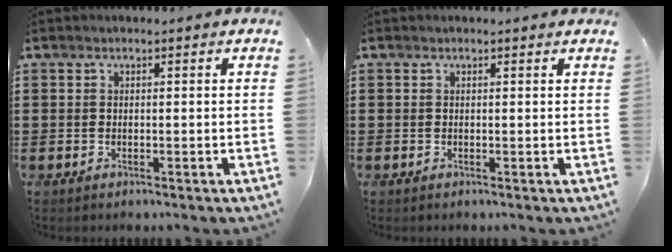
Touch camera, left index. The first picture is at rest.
{"total": 0.5, "force": [0.3, 0.4, 0.1], "torque": [-0.002, 0.004, 0.005]}